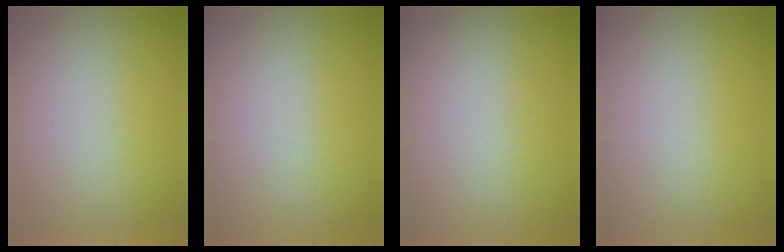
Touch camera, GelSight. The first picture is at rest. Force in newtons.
{"total": 2.6}
{"total": 2.2}
{"total": 2.6}